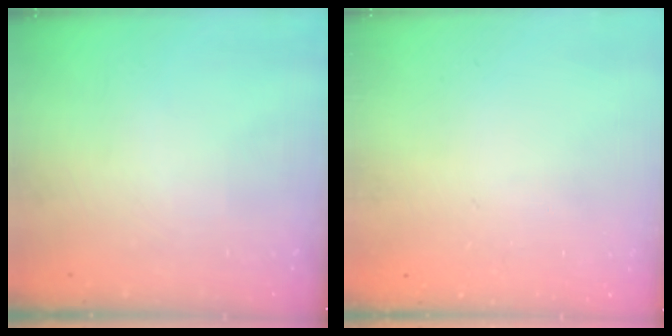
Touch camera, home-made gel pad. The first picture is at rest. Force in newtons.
{"total": 2.0, "press": 2.0, "slide": 0.1}